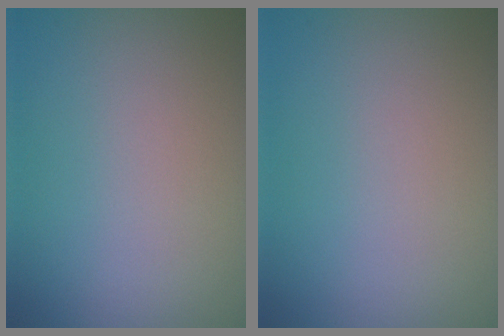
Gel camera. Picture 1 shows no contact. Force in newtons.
{"total": 0.0}